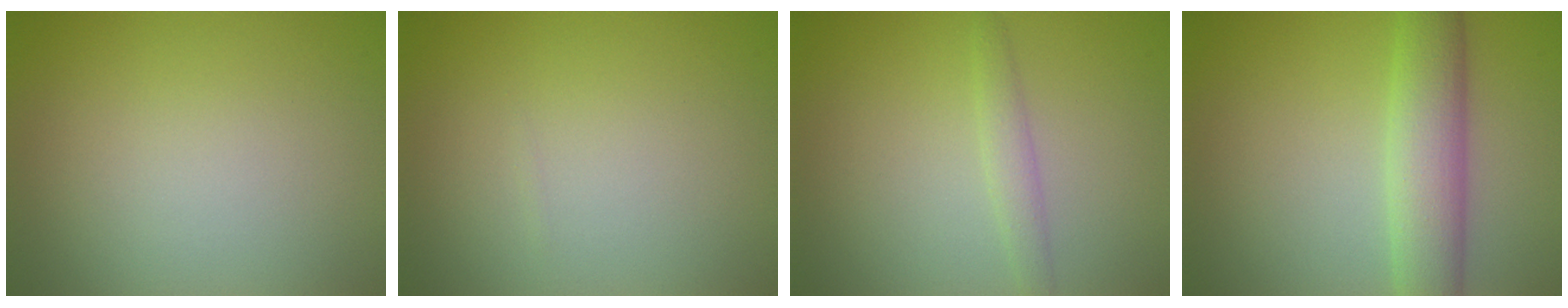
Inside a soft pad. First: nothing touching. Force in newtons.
{"total": 0.0}
{"total": 1.5, "press": 1.5, "slide": 0.0}
{"total": 5.4, "press": 5.4, "slide": 0.1}